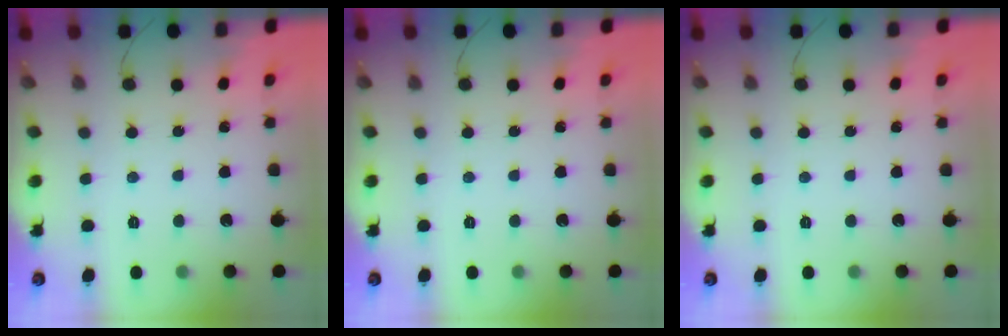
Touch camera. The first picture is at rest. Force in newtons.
{"total": 0.0}
{"total": 0.0}